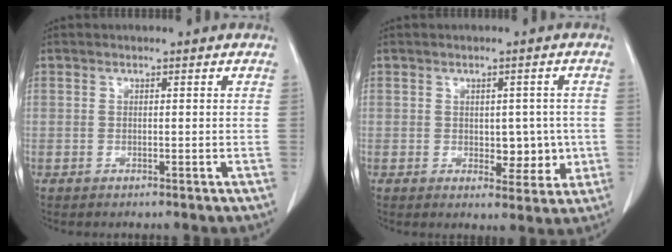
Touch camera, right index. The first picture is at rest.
{"total": 5.1, "force": [-0.2, 3.1, 4.0], "torque": [-0.037, 0.003, 0.008]}